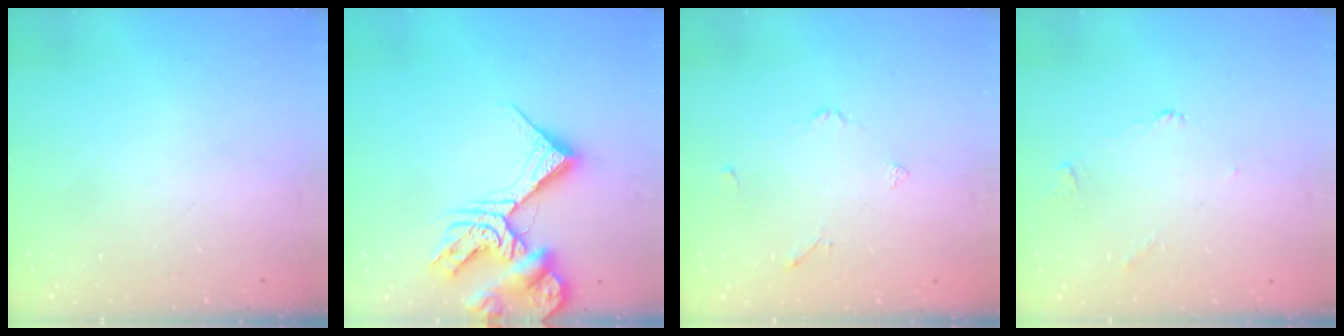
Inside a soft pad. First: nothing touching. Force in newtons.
{"total": 13.8, "press": 13.7, "slide": 1.8}
{"total": 2.2, "press": 2.2, "slide": 0.5}
{"total": 2.5, "press": 2.5, "slide": 0.3}